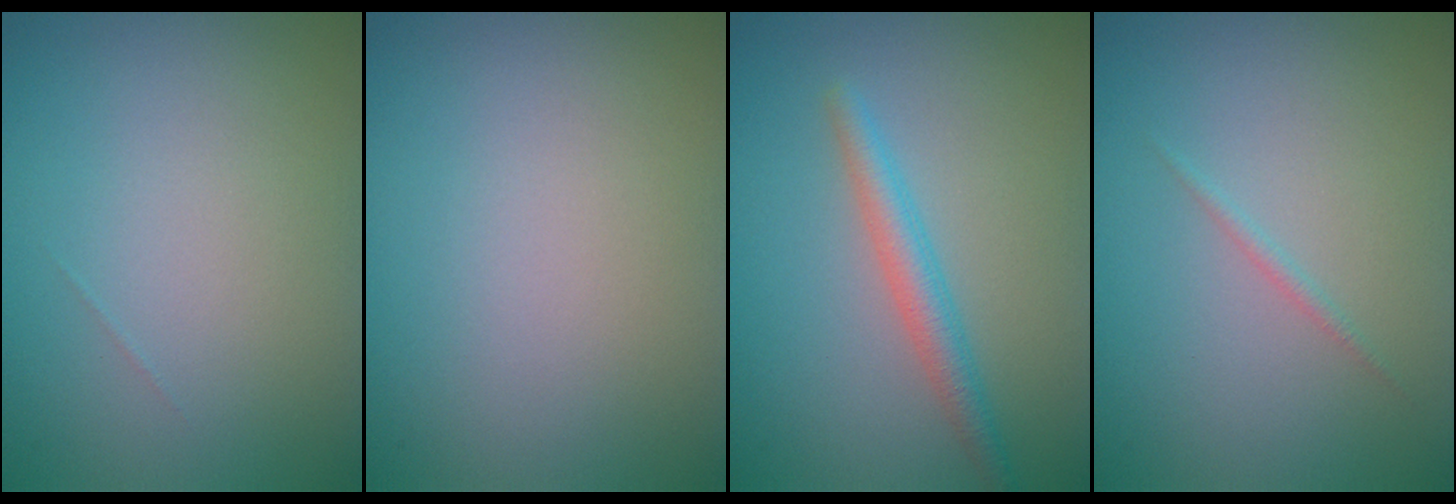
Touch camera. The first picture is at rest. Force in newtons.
{"total": 0.0}
{"total": 2.4, "press": 2.4, "slide": 0.0}
{"total": 0.6, "press": 0.6, "slide": 0.0}